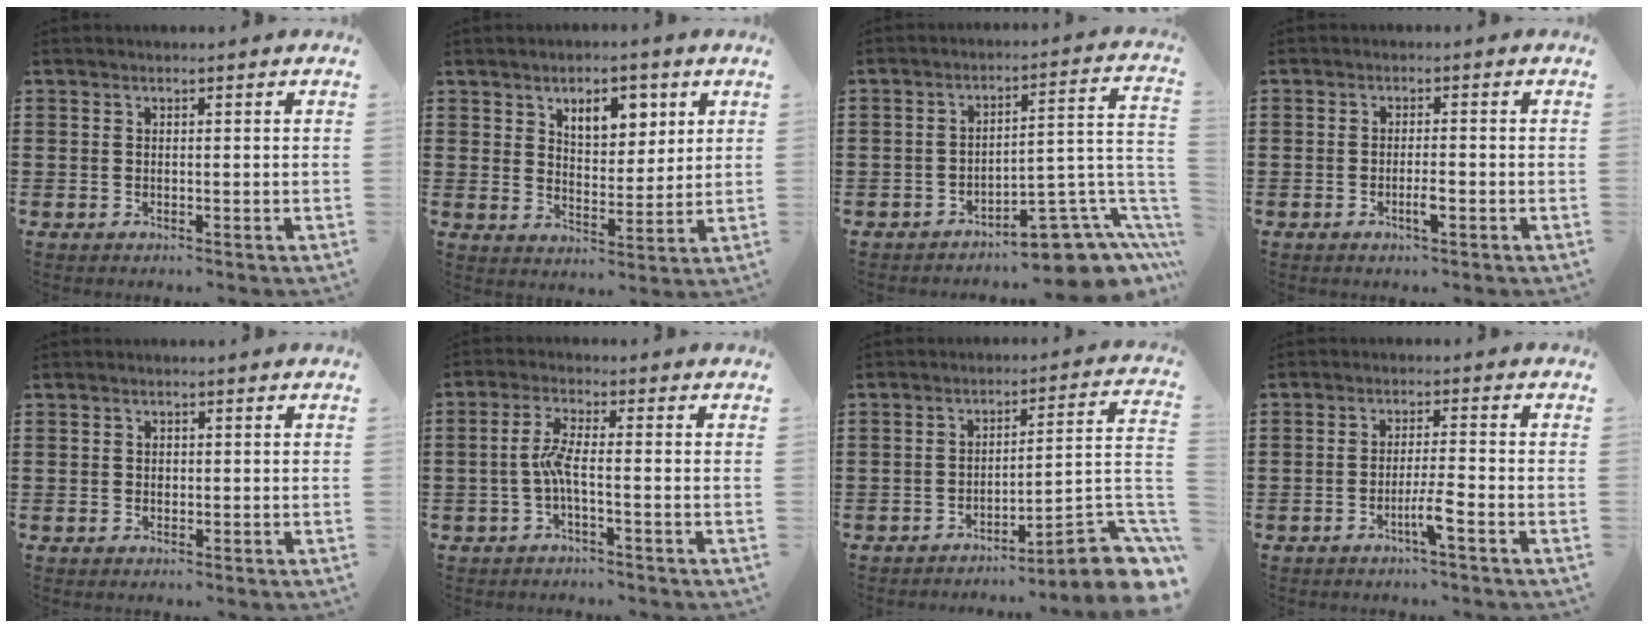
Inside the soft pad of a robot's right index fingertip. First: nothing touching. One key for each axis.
{"total": 6.3, "fx": 3.5, "fy": 3.5, "fz": 3.9, "tx": -0.065, "ty": 0.006, "tz": 0.056}
{"total": 8.2, "fx": -6.5, "fy": 2.2, "fz": 4.4, "tx": -0.054, "ty": 0.009, "tz": -0.122}
{"total": 2.5, "fx": -1.0, "fy": 0.4, "fz": 2.2, "tx": -0.038, "ty": 0.002, "tz": -0.019}
{"total": 0.6, "fx": 0.1, "fy": 0.5, "fz": 0.3, "tx": -0.008, "ty": 0.001, "tz": 0.002}
{"total": 4.0, "fx": -1.3, "fy": 0.5, "fz": 3.8, "tx": -0.086, "ty": -0.003, "tz": -0.031}
{"total": 7.4, "fx": -5.1, "fy": 0.8, "fz": 5.3, "tx": -0.076, "ty": -0.014, "tz": -0.100}
{"total": 4.0, "fx": -2.2, "fy": -0.2, "fz": 3.4, "tx": -0.064, "ty": -0.008, "tz": -0.041}